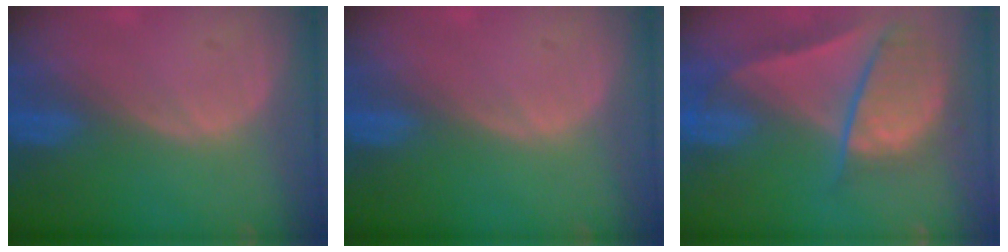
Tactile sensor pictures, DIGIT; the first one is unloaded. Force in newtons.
{"total": 0.0}
{"total": 9.5, "press": 8.2, "slide": 4.8}